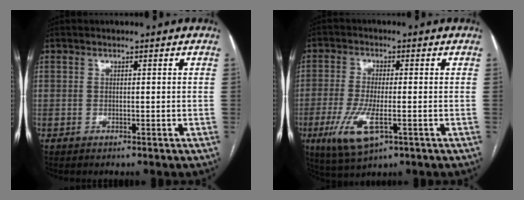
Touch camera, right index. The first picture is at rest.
{"total": 8.6, "force": [-3.2, 2.2, 7.7], "torque": [-0.162, -0.022, -0.053]}